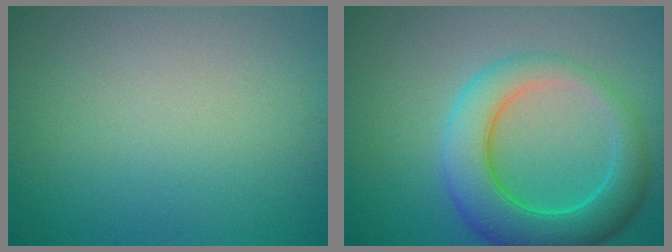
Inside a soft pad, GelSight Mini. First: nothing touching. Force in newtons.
{"total": 7.1, "press": 7.1, "slide": 0.2}